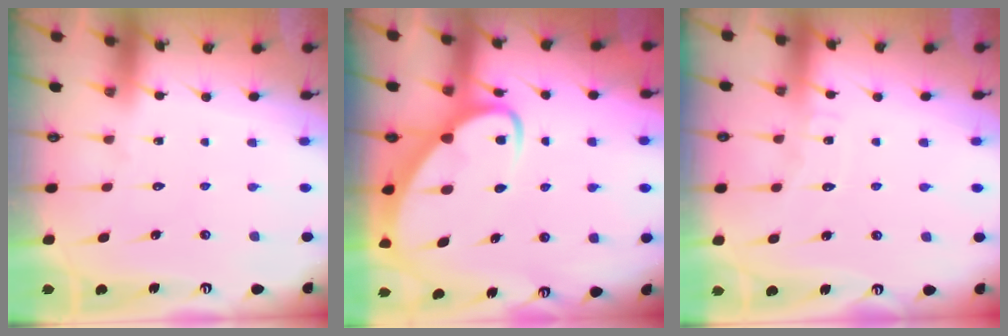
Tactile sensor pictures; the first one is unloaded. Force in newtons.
{"total": 5.9, "press": 5.9, "slide": 0.6}
{"total": 4.7, "press": 4.7, "slide": 0.3}